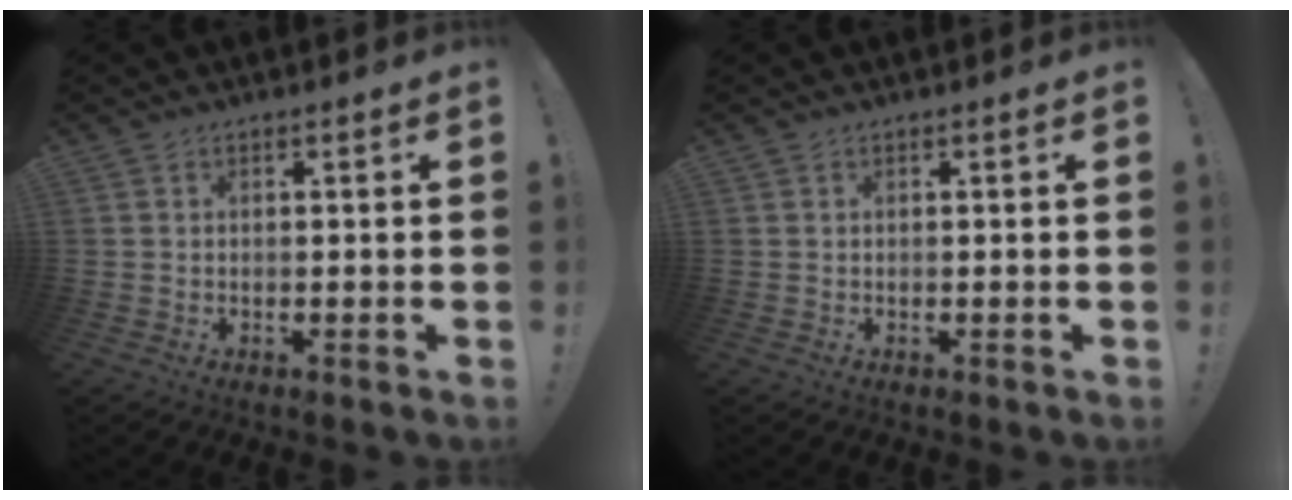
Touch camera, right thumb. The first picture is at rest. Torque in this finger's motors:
{"motor_torque": [0.01, 0.00, 0.00, 0.00, 0.00]}